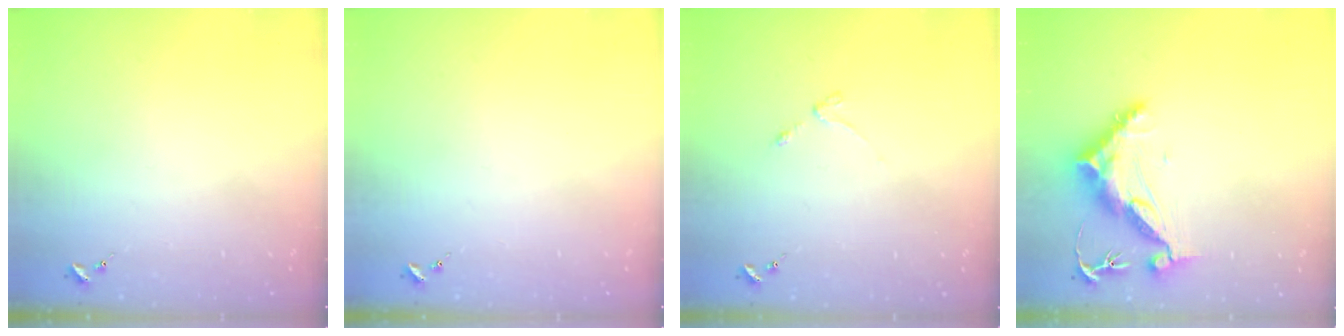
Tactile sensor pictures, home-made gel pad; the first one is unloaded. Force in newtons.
{"total": 0.0}
{"total": 3.0, "press": 2.9, "slide": 0.5}
{"total": 11.4, "press": 11.4, "slide": 0.8}